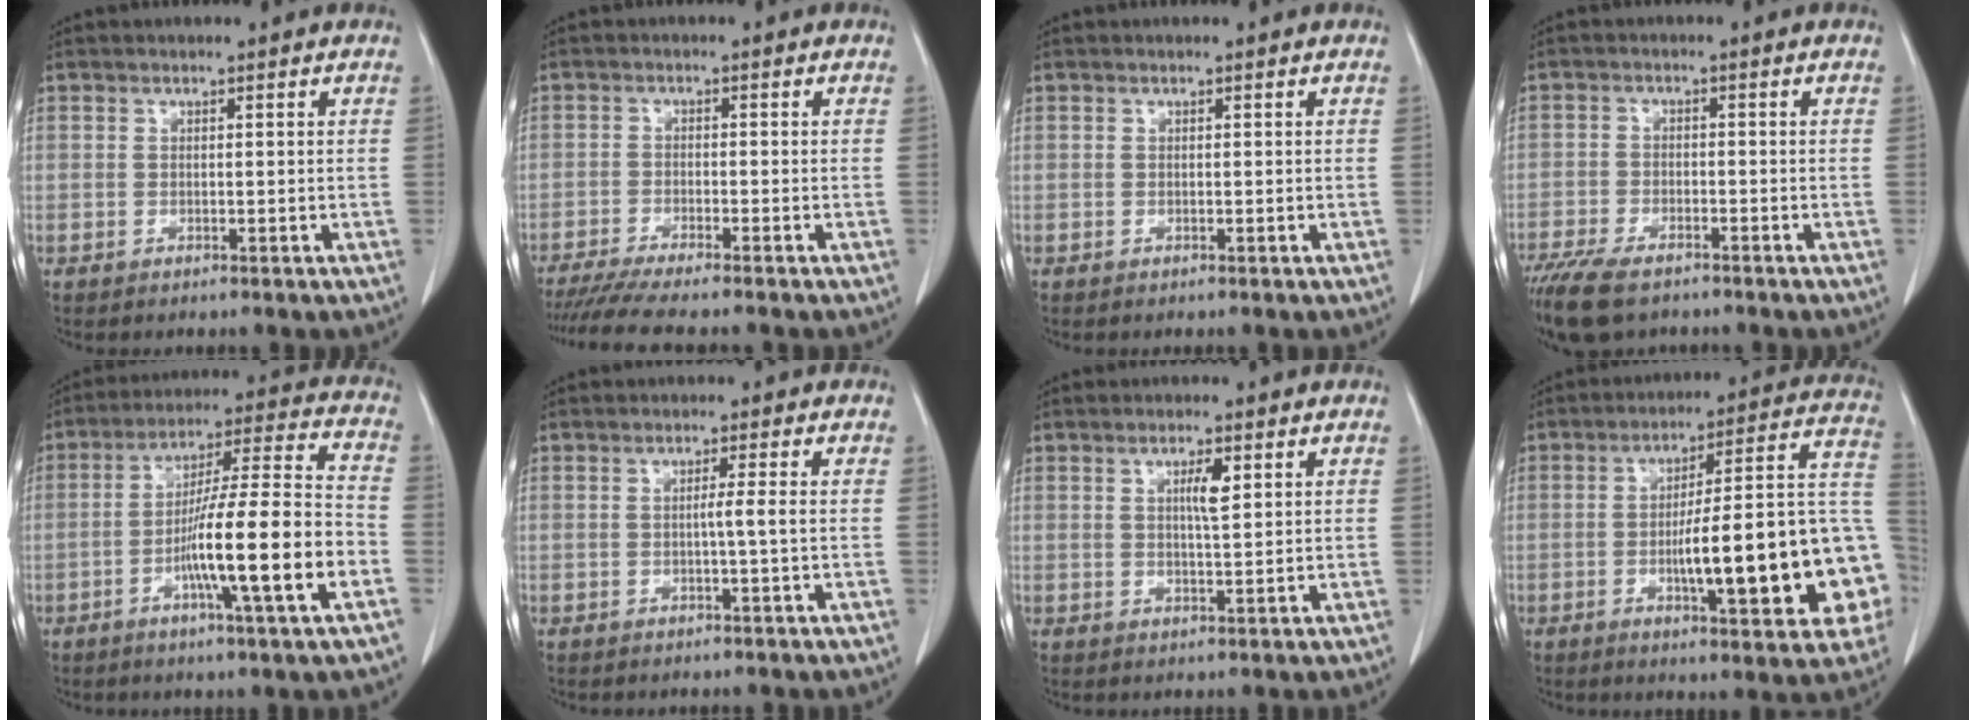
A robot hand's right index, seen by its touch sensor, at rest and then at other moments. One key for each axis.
{"total": 8.4, "fx": -7.3, "fy": -0.3, "fz": 4.2, "tx": -0.057, "ty": -0.019, "tz": -0.117}
{"total": 0.0}
{"total": 9.8, "fx": -7.5, "fy": 3.4, "fz": 5.3, "tx": -0.097, "ty": -0.017, "tz": -0.124}
{"total": 17.2, "fx": -5.3, "fy": 0.0, "fz": 16.4, "tx": -0.272, "ty": 0.001, "tz": -0.089}
{"total": 1.9, "fx": -0.2, "fy": -0.6, "fz": 1.8, "tx": -0.031, "ty": 0.000, "tz": -0.005}
{"total": 3.2, "fx": 1.2, "fy": 0.4, "fz": 2.9, "tx": -0.051, "ty": -0.001, "tz": 0.019}
{"total": 21.9, "fx": -4.7, "fy": 3.7, "fz": 21.0, "tx": -0.211, "ty": 0.034, "tz": -0.058}